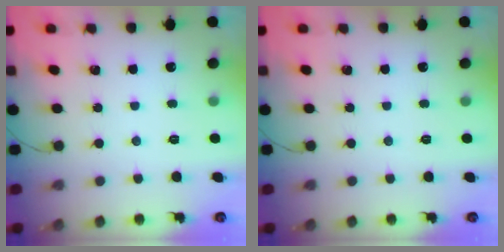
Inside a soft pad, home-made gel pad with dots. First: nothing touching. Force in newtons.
{"total": 0.0}